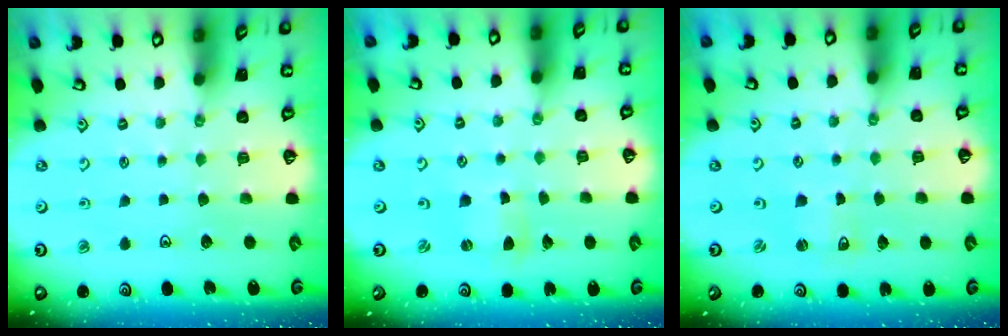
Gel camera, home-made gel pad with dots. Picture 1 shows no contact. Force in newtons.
{"total": 1.2, "press": 1.2, "slide": 0.3}
{"total": 2.7, "press": 2.7, "slide": 0.3}